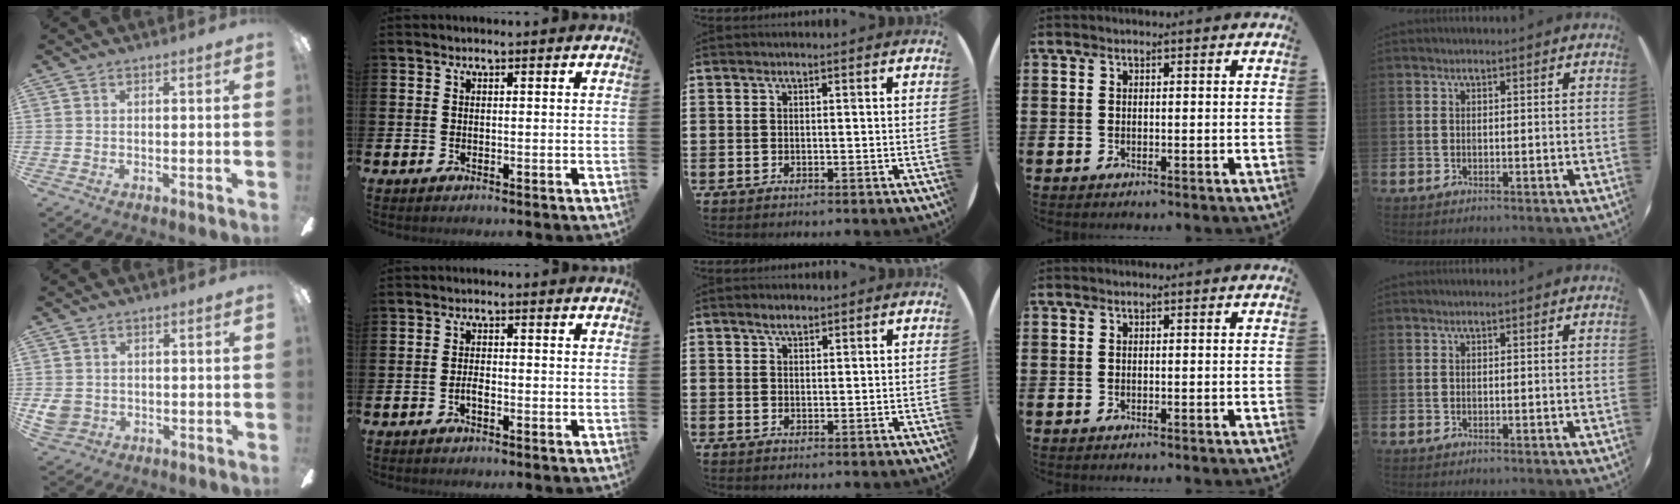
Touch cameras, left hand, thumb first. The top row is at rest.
{"thumb": {"total": 3.9, "force": [0.0, 3.6, 1.6], "torque": [-0.029, 0.004, 0.002]}, "index": {"total": 1.5, "force": [-0.6, 0.6, 1.2], "torque": [-0.024, 0.002, -0.013]}, "middle": {"total": 1.8, "force": [1.6, 0.6, 0.7], "torque": [-0.008, 0.001, 0.027]}}